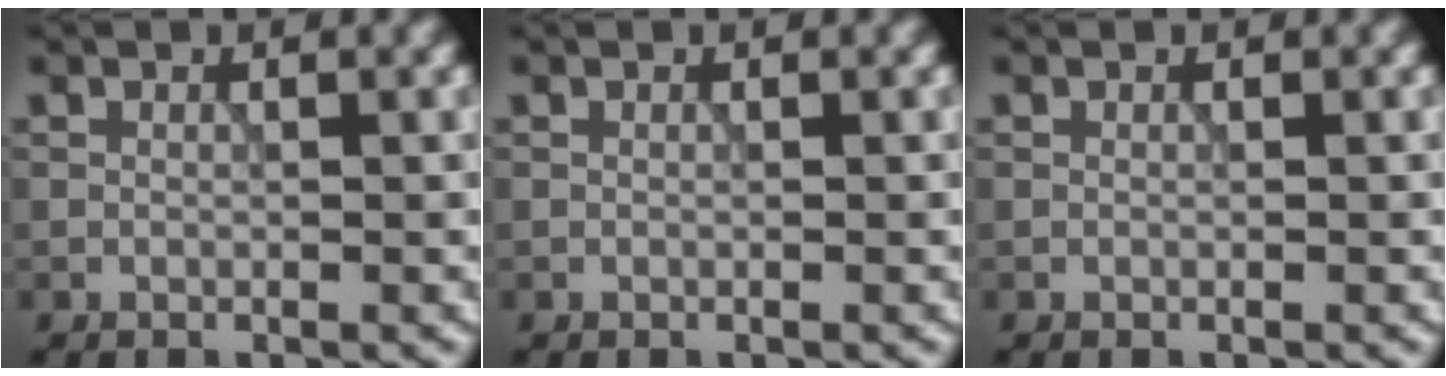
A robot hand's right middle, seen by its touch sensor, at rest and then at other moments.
{"total": 0.0}
{"total": 0.0}